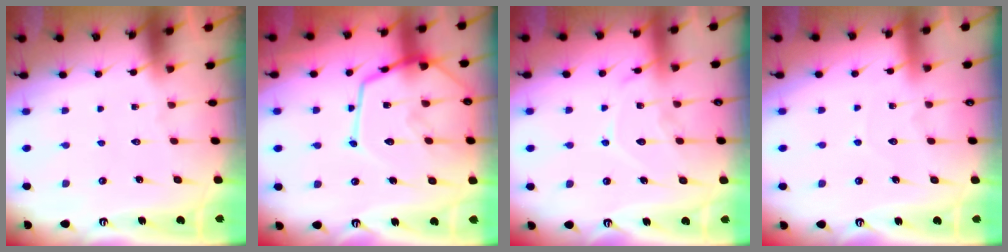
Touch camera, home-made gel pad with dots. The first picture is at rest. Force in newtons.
{"total": 18.4, "press": 18.3, "slide": 1.7}
{"total": 11.7, "press": 11.6, "slide": 0.9}
{"total": 3.3, "press": 3.3, "slide": 0.3}